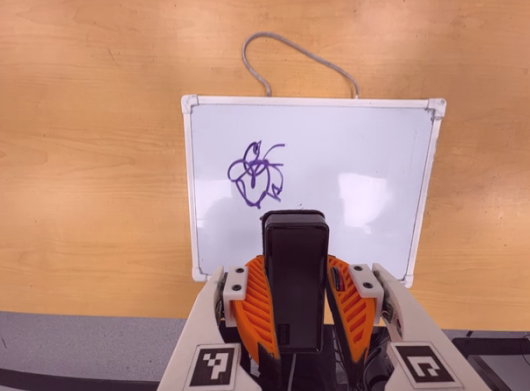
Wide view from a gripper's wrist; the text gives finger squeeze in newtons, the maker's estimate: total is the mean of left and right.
{"total": 8.8, "left": 6.7, "right": 10.9}